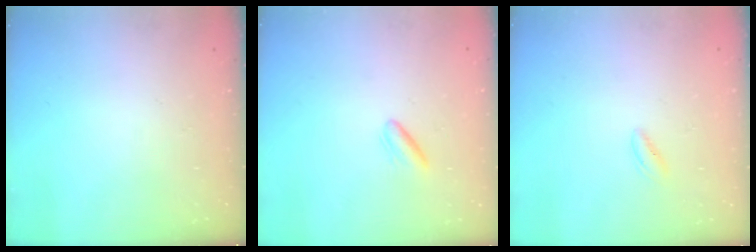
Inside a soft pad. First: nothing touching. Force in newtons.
{"total": 3.4, "press": 3.2, "slide": 1.3}
{"total": 1.0, "press": 0.9, "slide": 0.5}